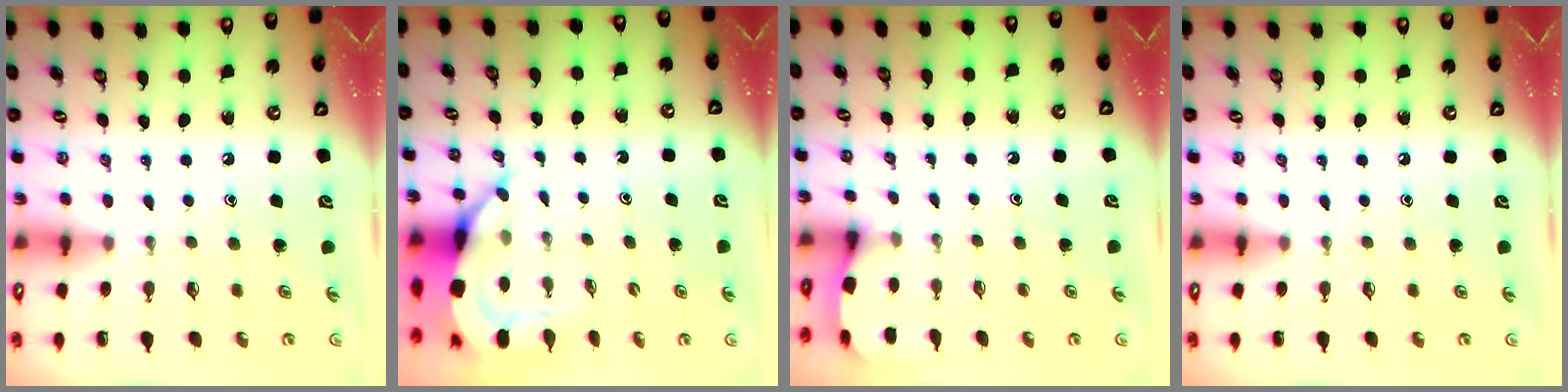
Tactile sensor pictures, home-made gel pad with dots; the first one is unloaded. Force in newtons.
{"total": 8.0, "press": 8.0, "slide": 1.0}
{"total": 2.6, "press": 2.6, "slide": 0.4}
{"total": 0.0}